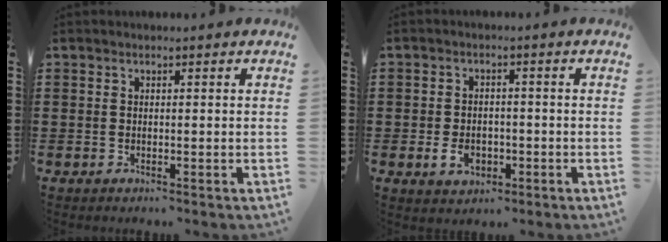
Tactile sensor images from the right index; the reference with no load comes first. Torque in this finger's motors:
{"motor_torque": [1.07, 1.07, 0.08, 0.04]}